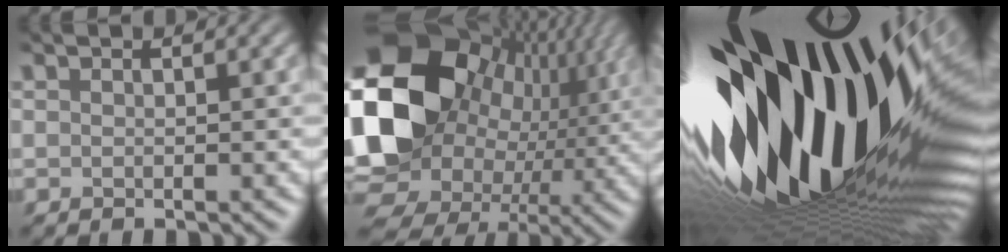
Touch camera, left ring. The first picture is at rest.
{"total": 20.6, "force": [1.3, 16.7, 12.1], "torque": [-0.237, -0.003, 0.003]}
{"total": 21.2, "force": [1.2, 9.1, 19.1], "torque": [-0.323, -0.057, 0.002]}